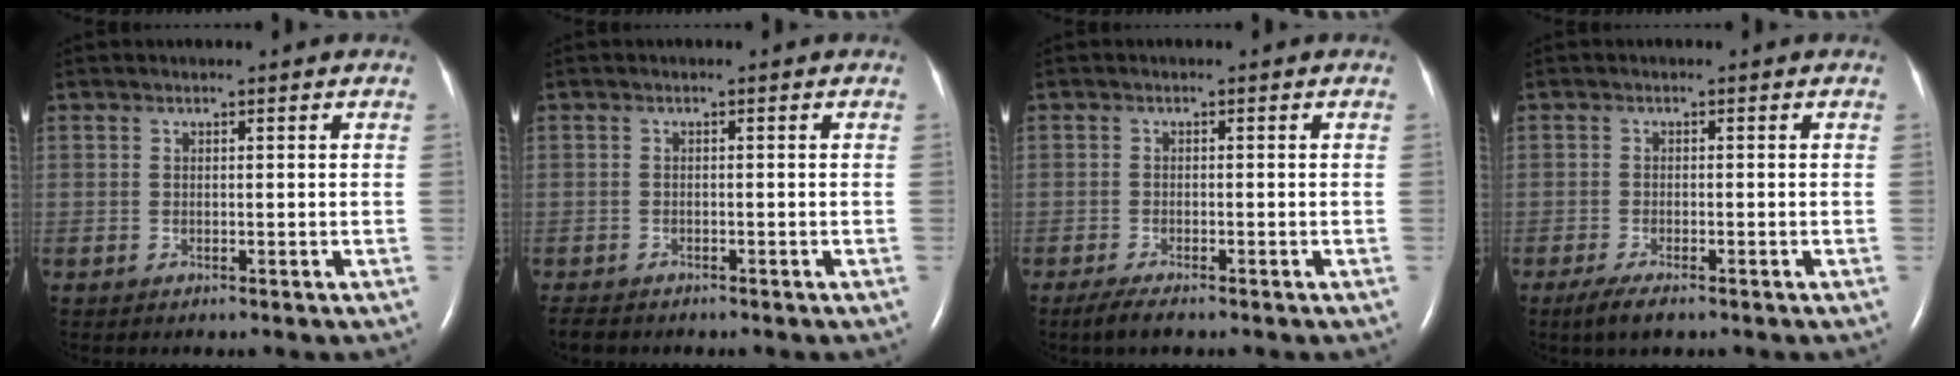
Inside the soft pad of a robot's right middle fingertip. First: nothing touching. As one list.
[{"total": 2.5, "force": [-2.2, 0.9, 0.7], "torque": [-0.014, -0.006, -0.032]}, {"total": 2.9, "force": [-2.2, 0.4, 1.8], "torque": [-0.044, -0.009, -0.039]}, {"total": 3.5, "force": [-2.4, 0.7, 2.4], "torque": [-0.052, -0.009, -0.042]}]